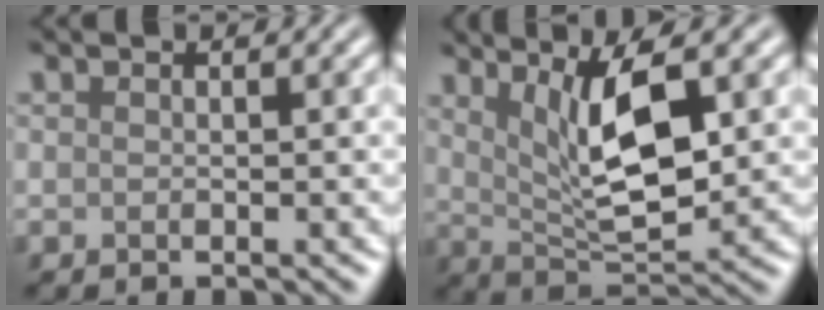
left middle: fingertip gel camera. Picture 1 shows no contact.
{"total": 6.7, "force": [2.1, 2.1, 6.0], "torque": [-0.108, -0.010, 0.043]}